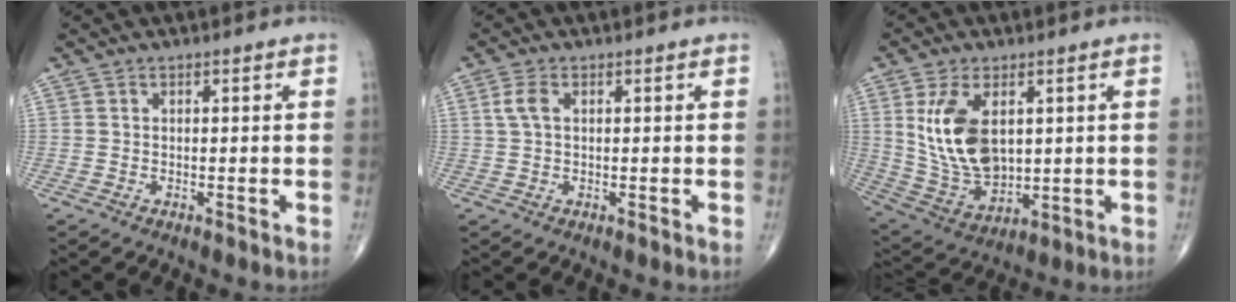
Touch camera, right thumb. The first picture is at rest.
{"total": 2.9, "force": [0.7, 1.6, 2.3], "torque": [-0.057, 0.010, 0.014]}
{"total": 14.1, "force": [3.1, 8.2, 11.1], "torque": [-0.203, -0.017, 0.077]}